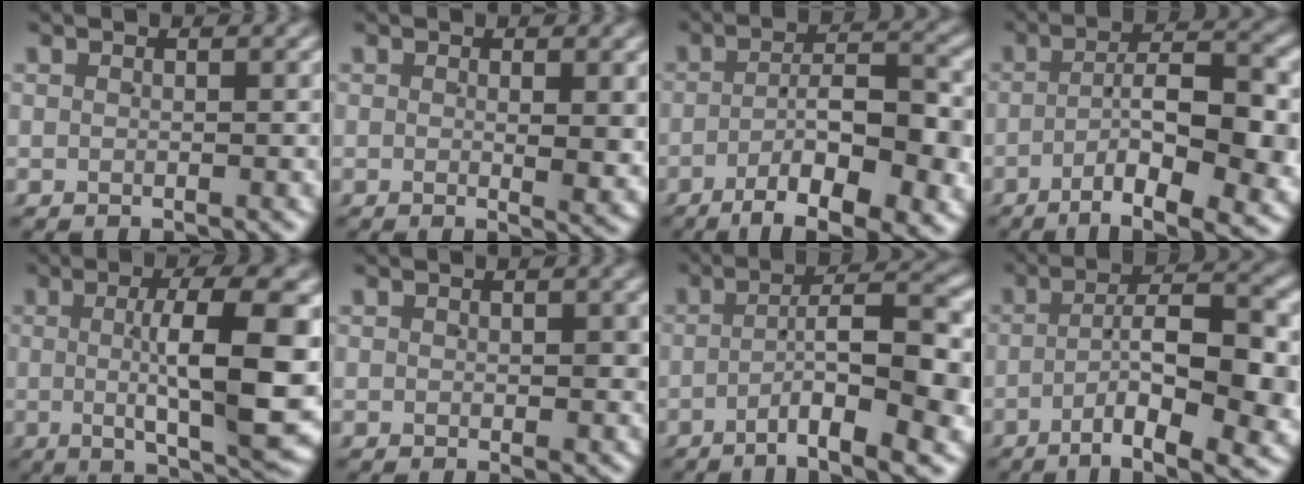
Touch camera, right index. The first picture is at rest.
{"total": 1.8, "force": [0.3, 0.0, 1.8], "torque": [-0.023, -0.007, 0.006]}
{"total": 10.9, "force": [-6.6, 4.0, 7.7], "torque": [-0.107, -0.019, -0.090]}
{"total": 10.0, "force": [-4.6, 3.1, 8.4], "torque": [-0.115, -0.017, -0.060]}
{"total": 11.1, "force": [0.5, 2.4, 10.8], "torque": [-0.154, 0.004, 0.014]}
{"total": 2.3, "force": [-0.2, 1.5, 1.7], "torque": [-0.018, -0.014, 0.006]}
{"total": 8.2, "force": [-3.0, 1.9, 7.4], "torque": [-0.102, -0.007, -0.040]}
{"total": 10.0, "force": [-4.1, 3.0, 8.6], "torque": [-0.120, -0.019, -0.053]}